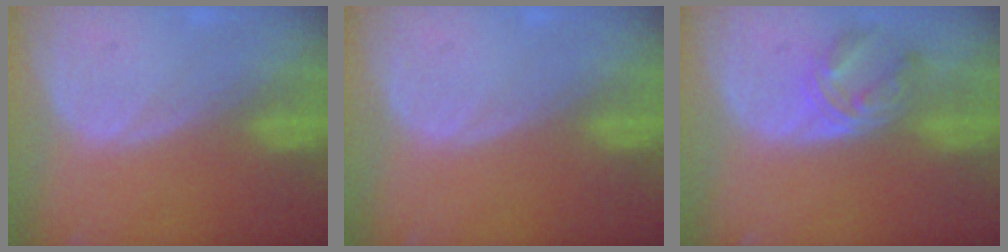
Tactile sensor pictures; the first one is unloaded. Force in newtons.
{"total": 0.0}
{"total": 5.4, "press": 5.1, "slide": 1.8}